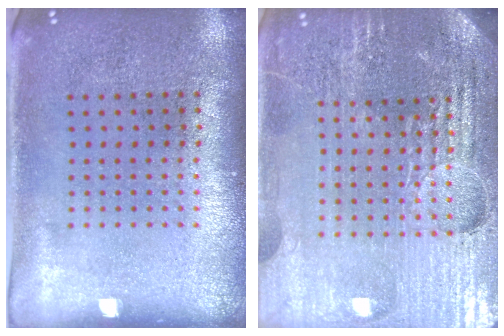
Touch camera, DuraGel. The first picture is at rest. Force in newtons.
{"total": 5.3, "press": 4.9, "slide": 2.1}